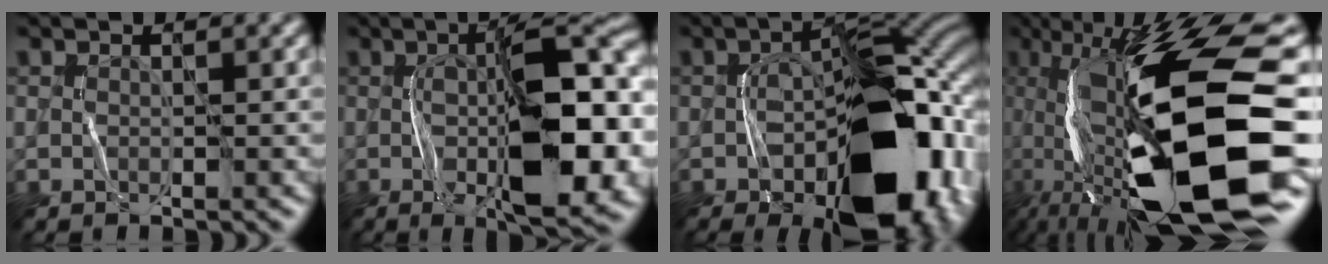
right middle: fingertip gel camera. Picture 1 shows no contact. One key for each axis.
{"total": 13.0, "fx": -1.6, "fy": 4.4, "fz": 12.1, "tx": -0.184, "ty": 0.004, "tz": -0.028}
{"total": 16.7, "fx": -6.2, "fy": 8.9, "fz": 12.7, "tx": -0.149, "ty": -0.007, "tz": -0.099}
{"total": 18.2, "fx": -1.6, "fy": 6.2, "fz": 17.0, "tx": -0.311, "ty": 0.002, "tz": -0.025}